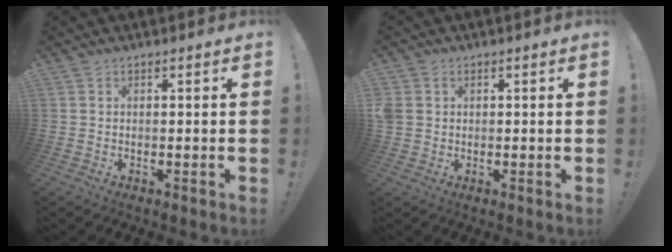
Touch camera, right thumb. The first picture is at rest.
{"total": 2.7, "force": [0.6, 2.5, 0.9], "torque": [-0.022, 0.007, 0.016]}